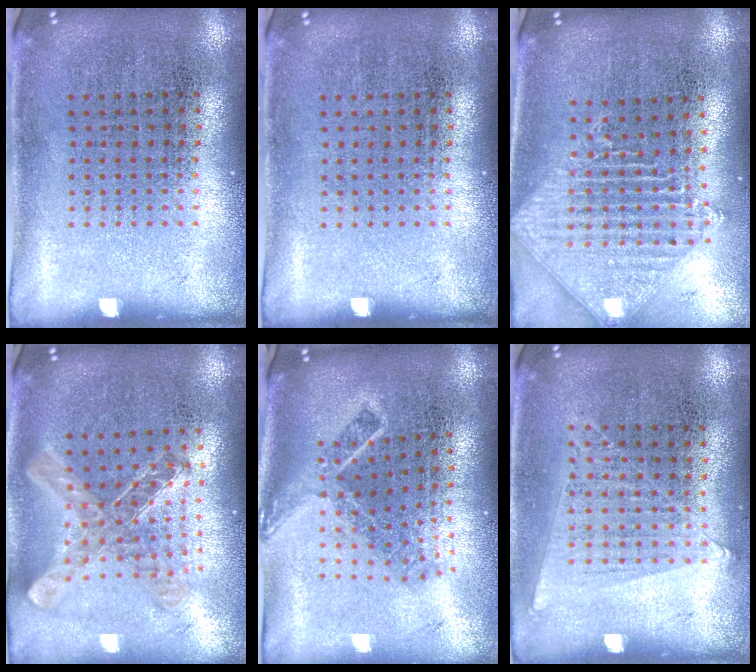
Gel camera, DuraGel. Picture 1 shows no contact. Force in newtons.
{"total": 0.0}
{"total": 2.0, "press": 1.6, "slide": 1.2}
{"total": 1.1, "press": 1.0, "slide": 0.2}
{"total": 2.1, "press": 1.5, "slide": 1.5}
{"total": 1.1, "press": 1.1, "slide": 0.4}